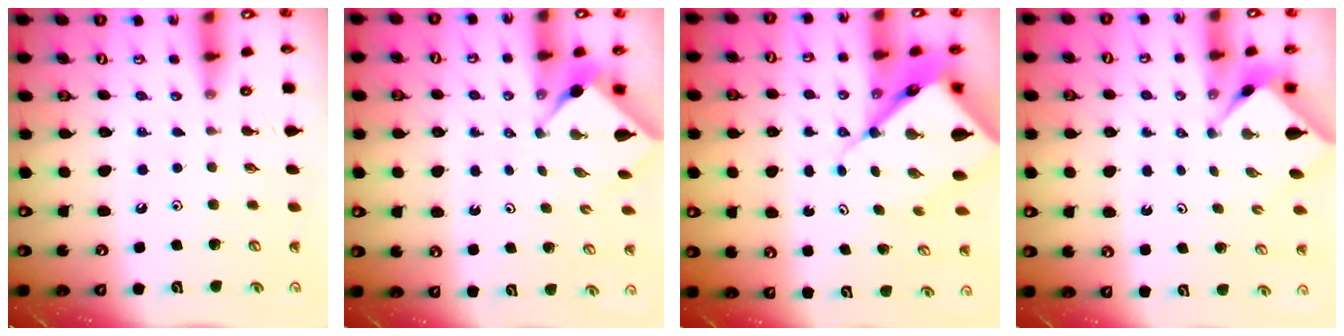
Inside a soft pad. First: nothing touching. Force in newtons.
{"total": 2.5, "press": 2.5, "slide": 0.3}
{"total": 12.2, "press": 12.2, "slide": 1.1}
{"total": 2.2, "press": 2.2, "slide": 0.3}